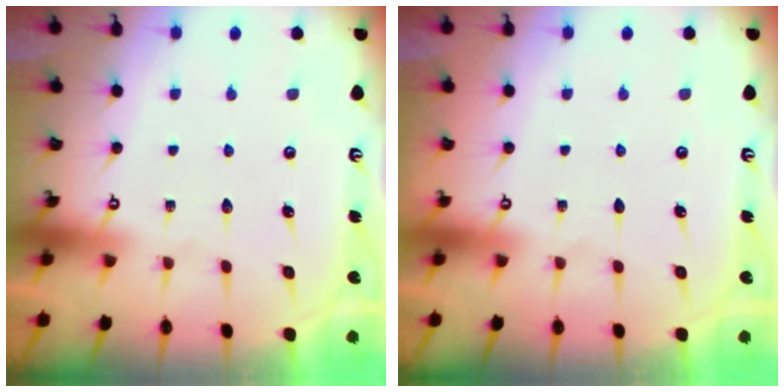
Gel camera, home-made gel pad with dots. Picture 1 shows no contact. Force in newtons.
{"total": 0.0}